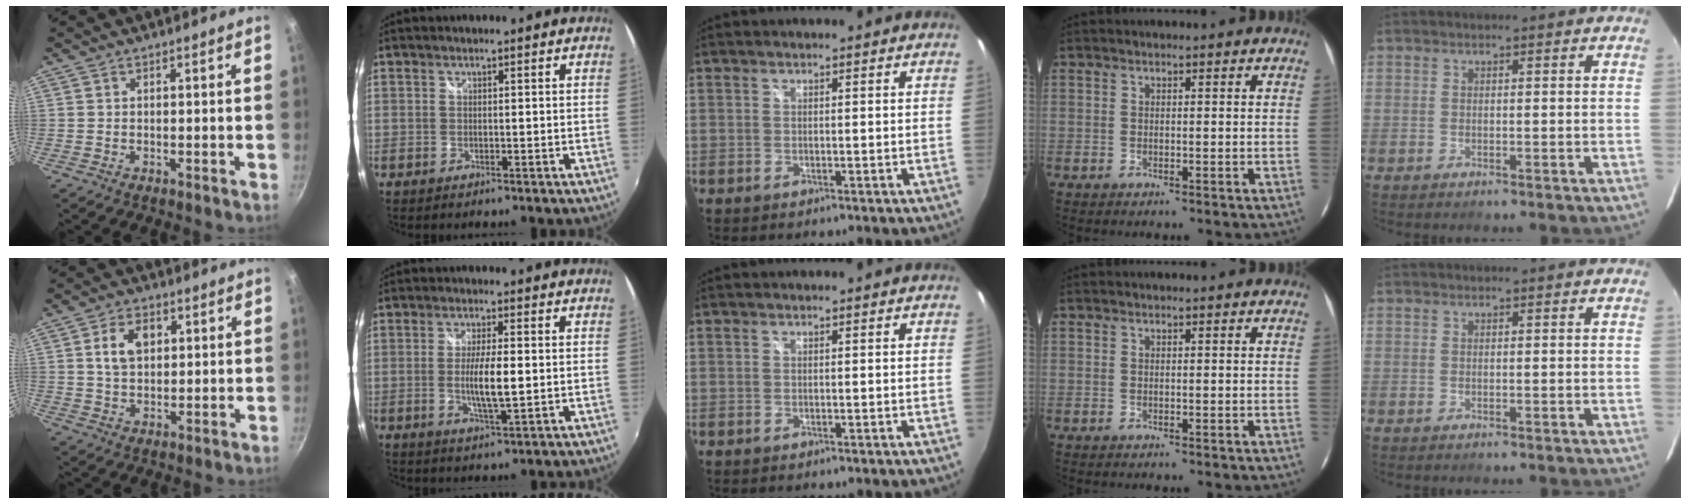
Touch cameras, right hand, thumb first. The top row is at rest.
{"thumb": {"total": 6.9, "force": [1.8, 4.7, 4.7], "torque": [-0.066, 0.001, 0.029]}, "index": {"total": 6.5, "force": [-0.6, 1.0, 6.4], "torque": [-0.117, -0.010, -0.010]}}